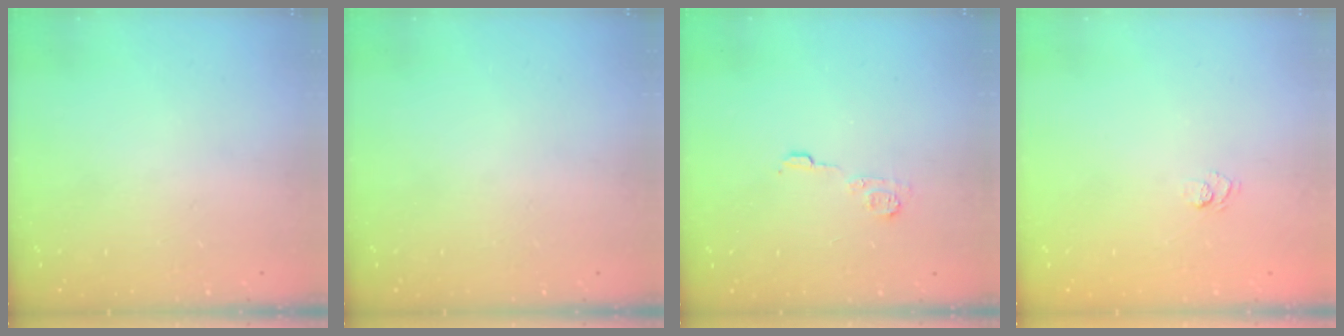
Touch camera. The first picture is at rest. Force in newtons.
{"total": 0.0}
{"total": 6.0, "press": 6.0, "slide": 0.4}
{"total": 4.5, "press": 4.3, "slide": 1.2}